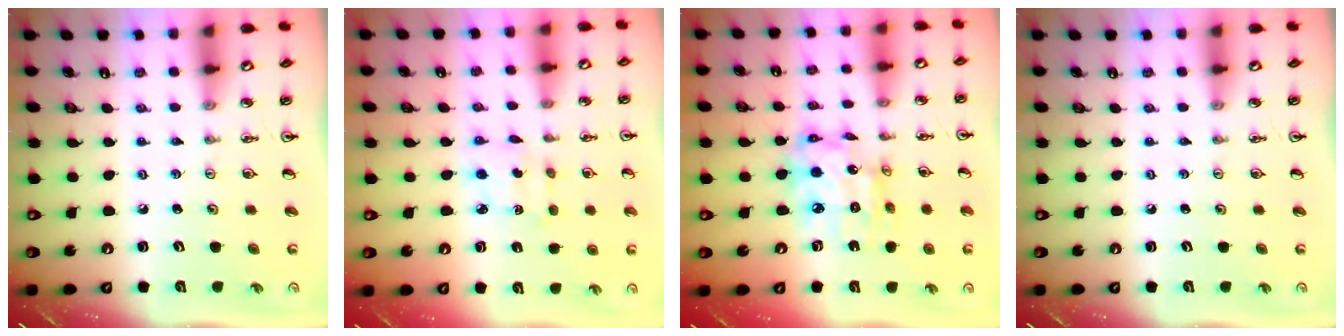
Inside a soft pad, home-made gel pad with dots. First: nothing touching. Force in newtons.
{"total": 2.9, "press": 2.9, "slide": 0.6}
{"total": 12.9, "press": 12.8, "slide": 1.7}
{"total": 0.0}